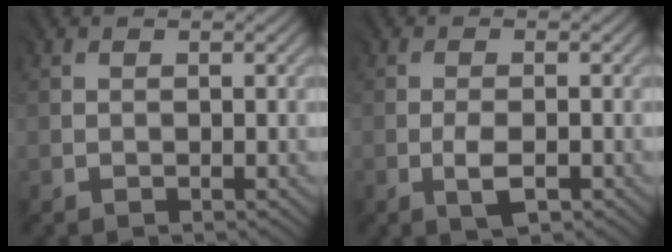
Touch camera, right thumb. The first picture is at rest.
{"total": 2.4, "force": [-1.2, 0.8, 1.8], "torque": [-0.040, -0.005, -0.021]}